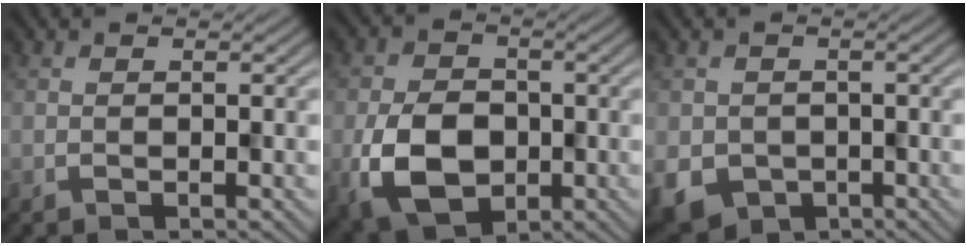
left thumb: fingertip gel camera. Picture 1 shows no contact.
{"total": 8.4, "force": [-2.4, 6.0, 5.3], "torque": [-0.114, -0.017, -0.047]}
{"total": 5.6, "force": [-2.0, 4.9, 2.0], "torque": [-0.052, -0.032, -0.024]}